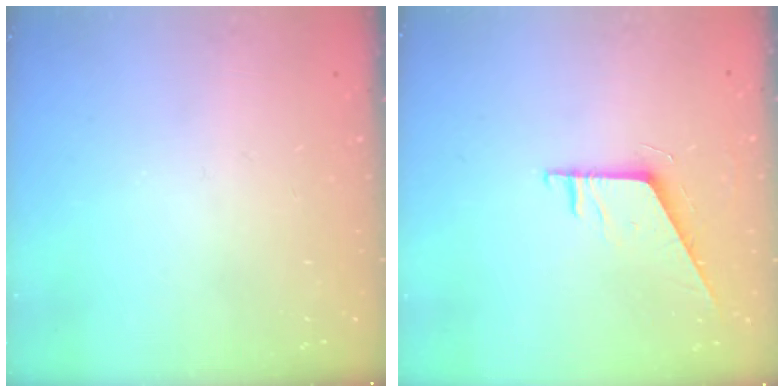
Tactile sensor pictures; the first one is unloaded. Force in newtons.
{"total": 5.4, "press": 5.4, "slide": 0.5}